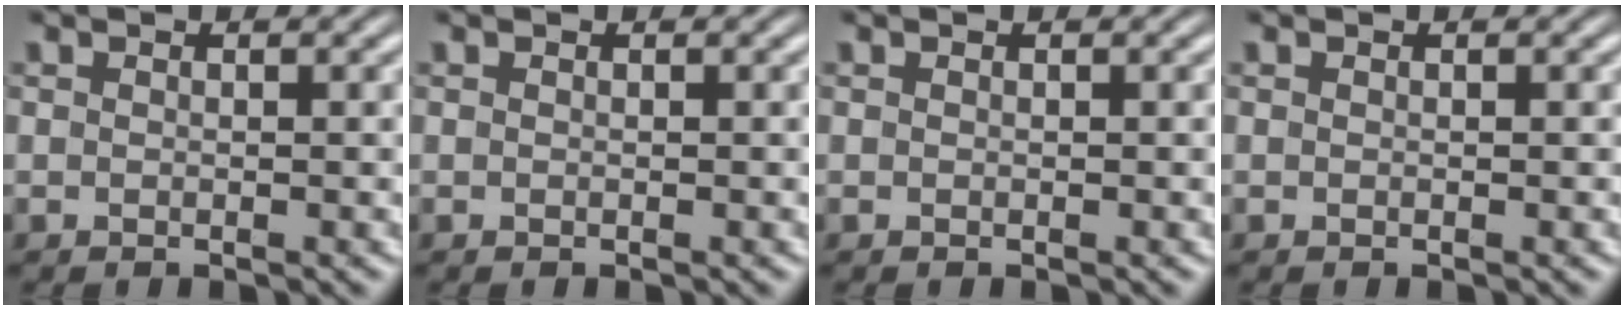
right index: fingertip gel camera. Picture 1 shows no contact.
{"total": 0.0}
{"total": 0.0}
{"total": 0.0}